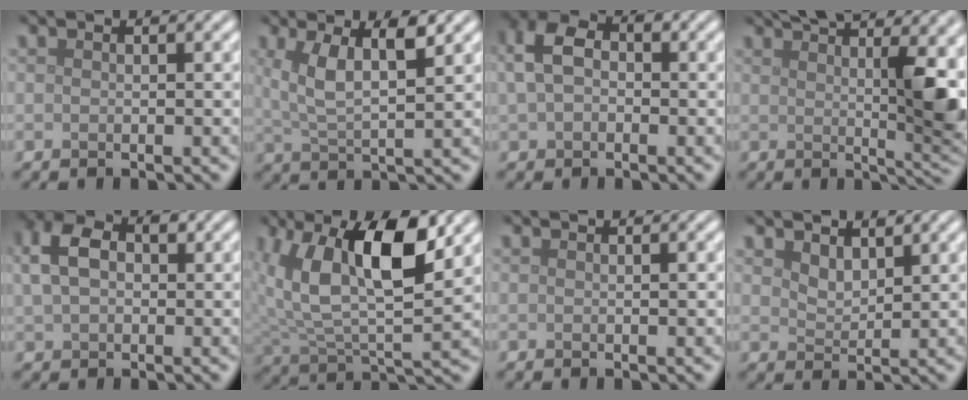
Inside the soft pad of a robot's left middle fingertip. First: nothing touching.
{"total": 4.9, "force": [1.9, 1.7, 4.2], "torque": [-0.091, -0.002, 0.038]}
{"total": 4.3, "force": [0.7, 3.2, 2.8], "torque": [-0.065, 0.010, 0.002]}
{"total": 10.5, "force": [4.3, 3.1, 9.1], "torque": [-0.101, 0.016, 0.063]}
{"total": 4.8, "force": [1.3, 3.4, 3.1], "torque": [-0.070, 0.009, 0.016]}
{"total": 10.4, "force": [3.6, 4.8, 8.5], "torque": [-0.171, 0.001, 0.062]}
{"total": 0.5, "force": [0.2, 0.1, 0.4], "torque": [-0.002, 0.003, 0.004]}
{"total": 1.9, "force": [1.4, 0.9, 0.9], "torque": [-0.021, -0.006, 0.030]}